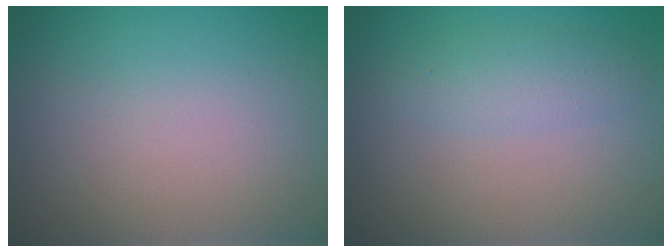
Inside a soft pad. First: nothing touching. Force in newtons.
{"total": 1.9, "press": 1.9, "slide": 0.0}